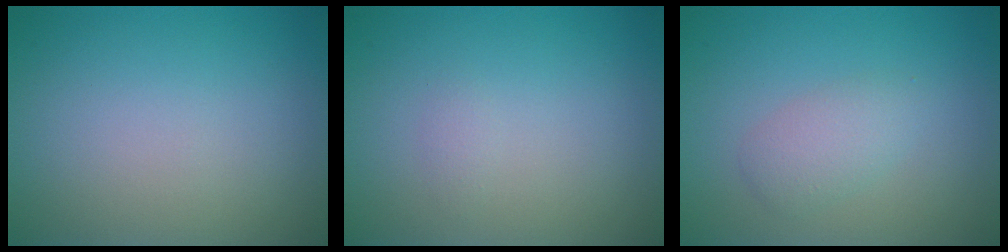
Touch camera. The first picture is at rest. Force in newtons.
{"total": 0.5, "press": 0.5, "slide": 0.1}
{"total": 2.0, "press": 2.0, "slide": 0.0}